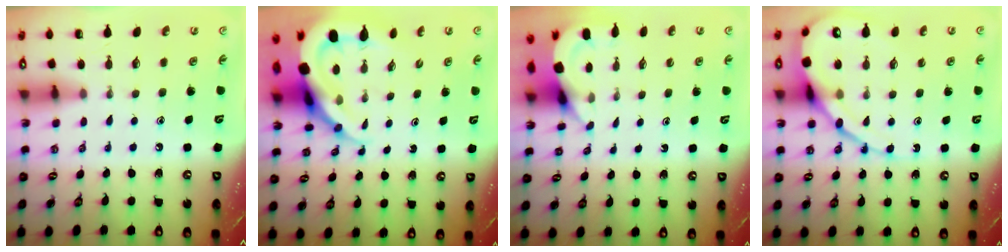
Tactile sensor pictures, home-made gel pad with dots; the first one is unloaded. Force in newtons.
{"total": 11.8, "press": 11.7, "slide": 1.2}
{"total": 3.6, "press": 3.6, "slide": 0.2}
{"total": 12.5, "press": 12.4, "slide": 1.2}